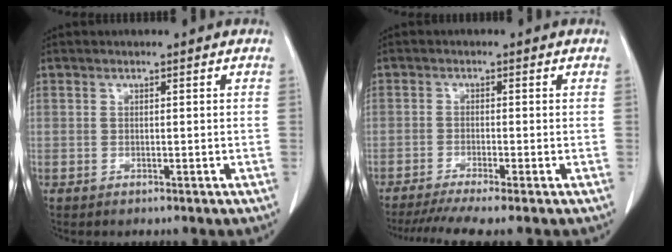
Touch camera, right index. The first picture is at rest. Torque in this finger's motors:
{"motor_torque": [0.54, -0.50, 0.18, 0.05]}